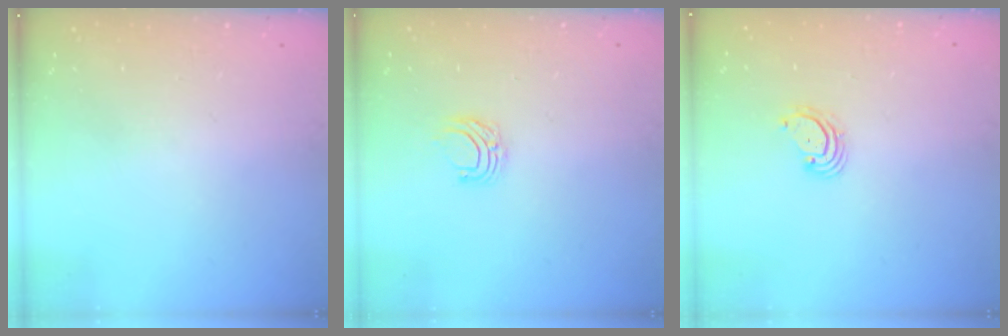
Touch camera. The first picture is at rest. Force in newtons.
{"total": 5.2, "press": 5.2, "slide": 0.4}
{"total": 3.0, "press": 3.0, "slide": 0.2}